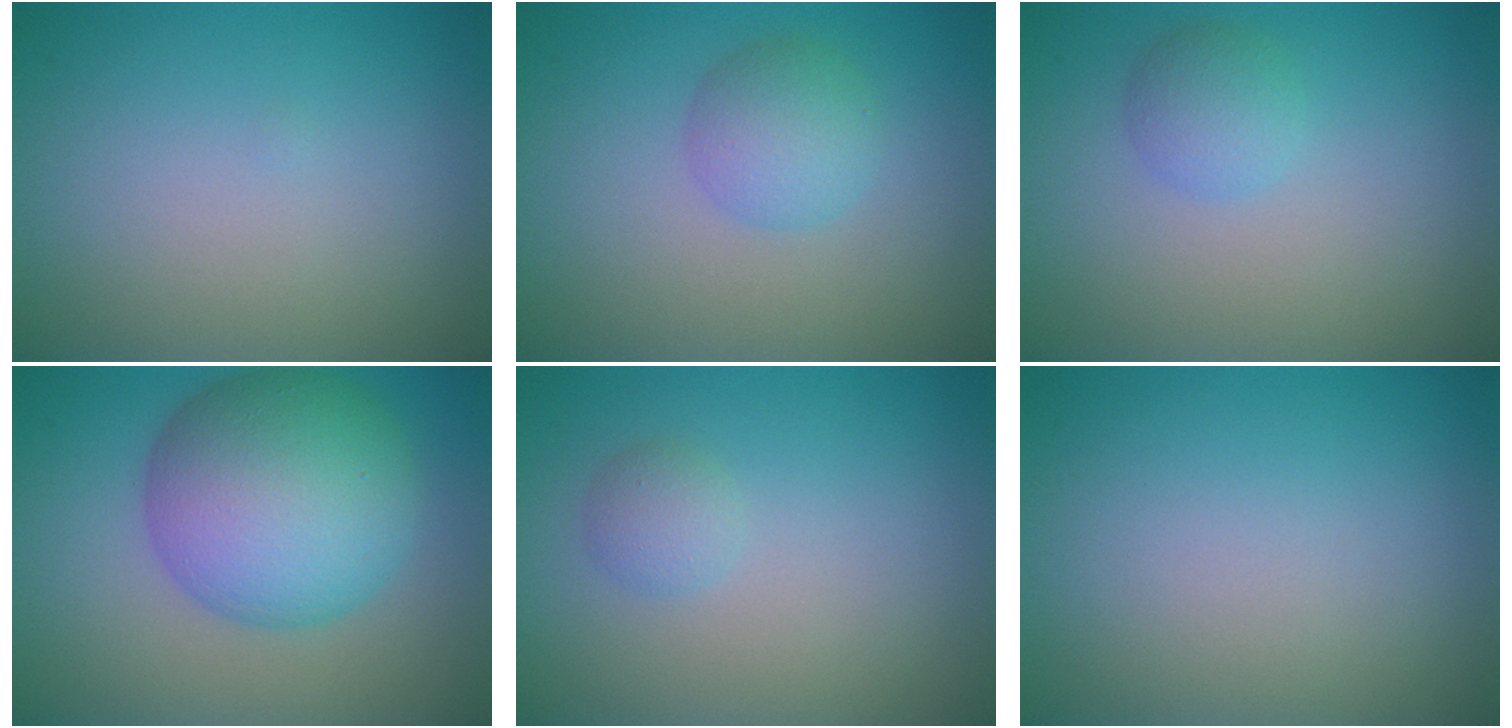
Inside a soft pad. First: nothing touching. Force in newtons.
{"total": 2.8, "press": 2.8, "slide": 0.1}
{"total": 2.1, "press": 2.1, "slide": 0.2}
{"total": 10.5, "press": 10.5, "slide": 0.3}
{"total": 1.3, "press": 1.3, "slide": 0.0}
{"total": 0.0}